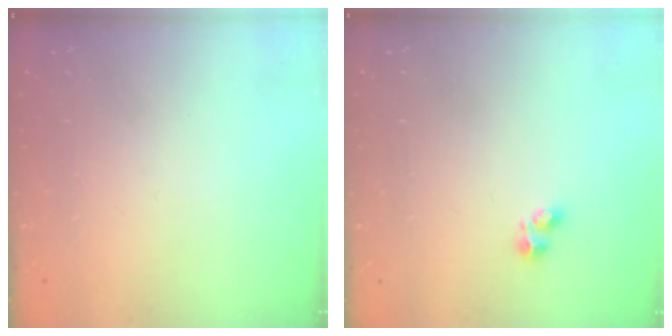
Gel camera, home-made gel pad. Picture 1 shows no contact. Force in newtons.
{"total": 2.2, "press": 2.2, "slide": 0.5}